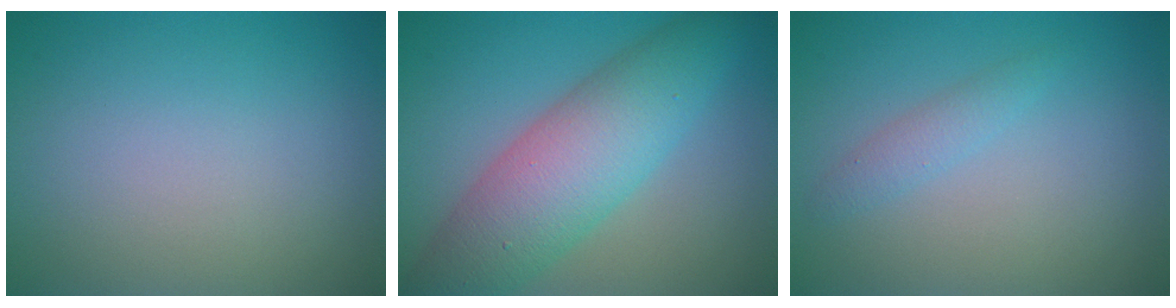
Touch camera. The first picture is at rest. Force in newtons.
{"total": 8.2, "press": 8.2, "slide": 0.2}
{"total": 1.4, "press": 1.4, "slide": 0.0}